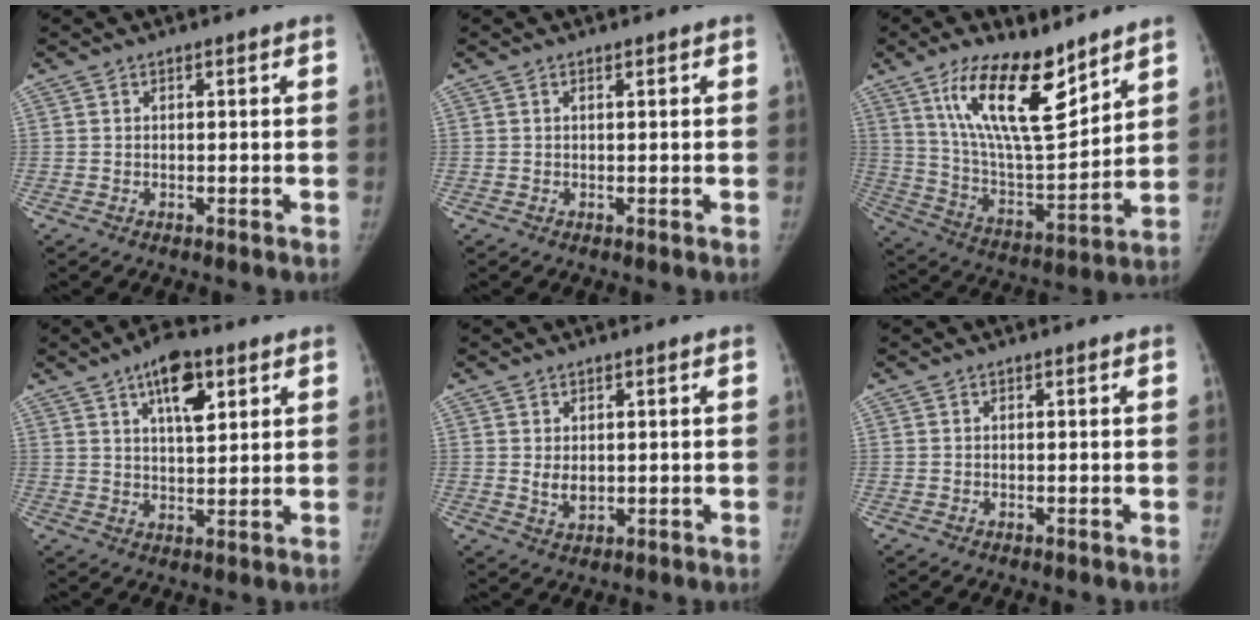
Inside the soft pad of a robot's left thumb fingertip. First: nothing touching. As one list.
[{"total": 0.6, "force": [0.4, 0.2, 0.5], "torque": [-0.008, 0.000, 0.006]}, {"total": 19.4, "force": [11.9, 6.6, 13.8], "torque": [-0.209, -0.070, 0.225]}, {"total": 9.2, "force": [4.6, 4.0, 6.9], "torque": [-0.091, -0.022, 0.073]}, {"total": 3.2, "force": [0.5, 2.2, 2.3], "torque": [-0.031, -0.010, 0.017]}, {"total": 0.0}]